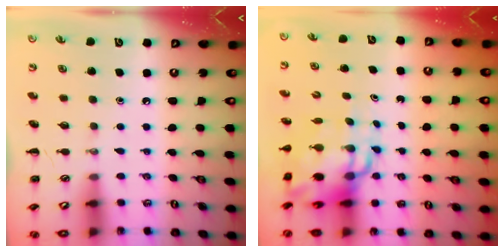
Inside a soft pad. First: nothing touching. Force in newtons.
{"total": 12.0, "press": 11.6, "slide": 3.2}